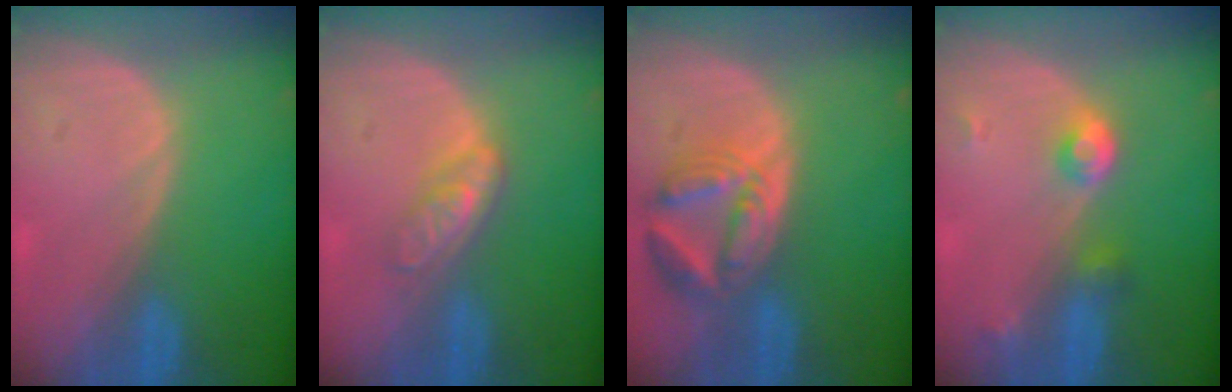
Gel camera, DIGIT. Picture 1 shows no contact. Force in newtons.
{"total": 4.5, "press": 3.9, "slide": 2.3}
{"total": 8.1, "press": 7.2, "slide": 3.7}
{"total": 3.8, "press": 3.6, "slide": 1.2}